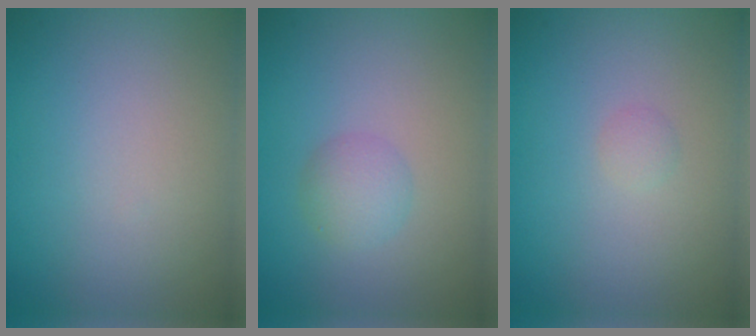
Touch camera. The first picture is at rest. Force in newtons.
{"total": 2.1, "press": 2.1, "slide": 0.0}
{"total": 0.7, "press": 0.7, "slide": 0.0}